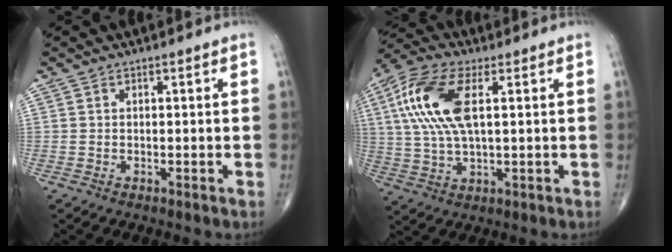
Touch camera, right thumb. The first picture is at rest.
{"total": 14.4, "force": [3.5, 6.3, 12.5], "torque": [-0.277, 0.011, 0.067]}